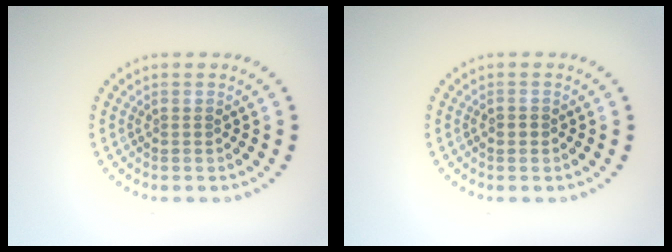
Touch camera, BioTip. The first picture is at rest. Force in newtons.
{"total": 1.2, "press": 1.2, "slide": 0.1}